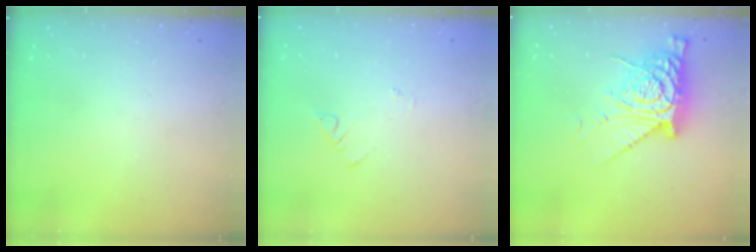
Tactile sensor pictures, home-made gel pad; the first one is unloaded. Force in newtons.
{"total": 1.1, "press": 1.1, "slide": 0.3}
{"total": 13.0, "press": 12.9, "slide": 1.0}